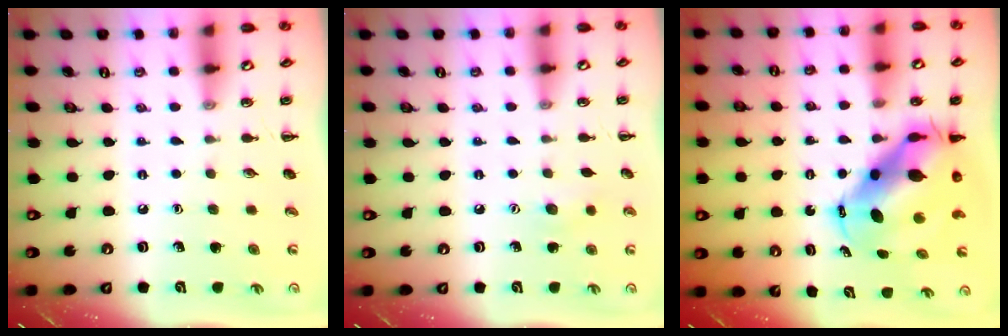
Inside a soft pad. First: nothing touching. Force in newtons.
{"total": 6.0, "press": 5.8, "slide": 1.5}
{"total": 11.0, "press": 10.7, "slide": 2.5}